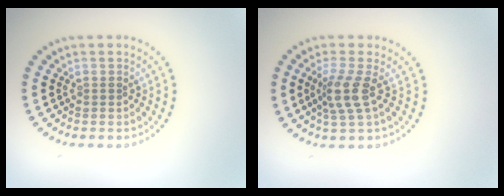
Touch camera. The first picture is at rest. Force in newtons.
{"total": 2.7, "press": 2.0, "slide": 1.8}